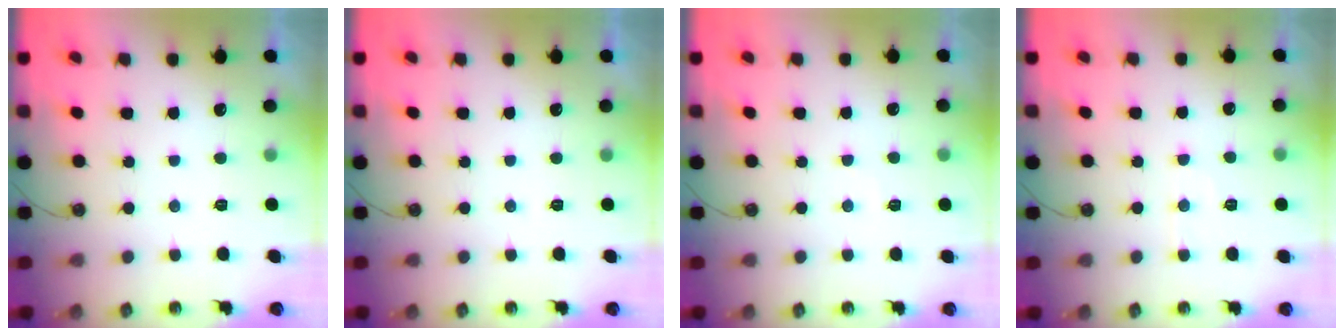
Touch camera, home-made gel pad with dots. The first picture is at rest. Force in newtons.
{"total": 0.0}
{"total": 2.3, "press": 2.2, "slide": 0.4}
{"total": 6.1, "press": 6.0, "slide": 0.9}